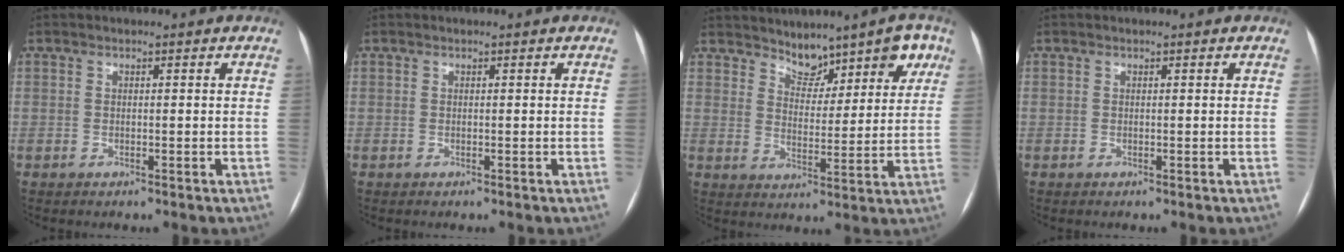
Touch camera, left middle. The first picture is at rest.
{"total": 0.0}
{"total": 8.2, "force": [6.3, 3.8, 3.7], "torque": [-0.031, 0.015, 0.095]}
{"total": 0.0}